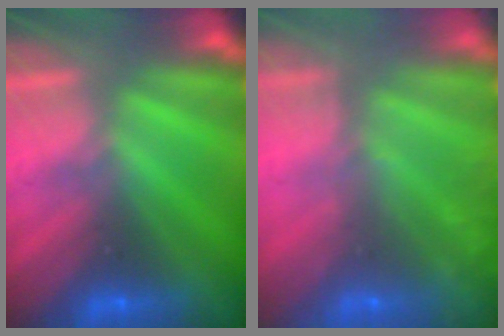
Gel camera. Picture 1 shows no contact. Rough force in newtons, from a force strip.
{"total": 6.4}